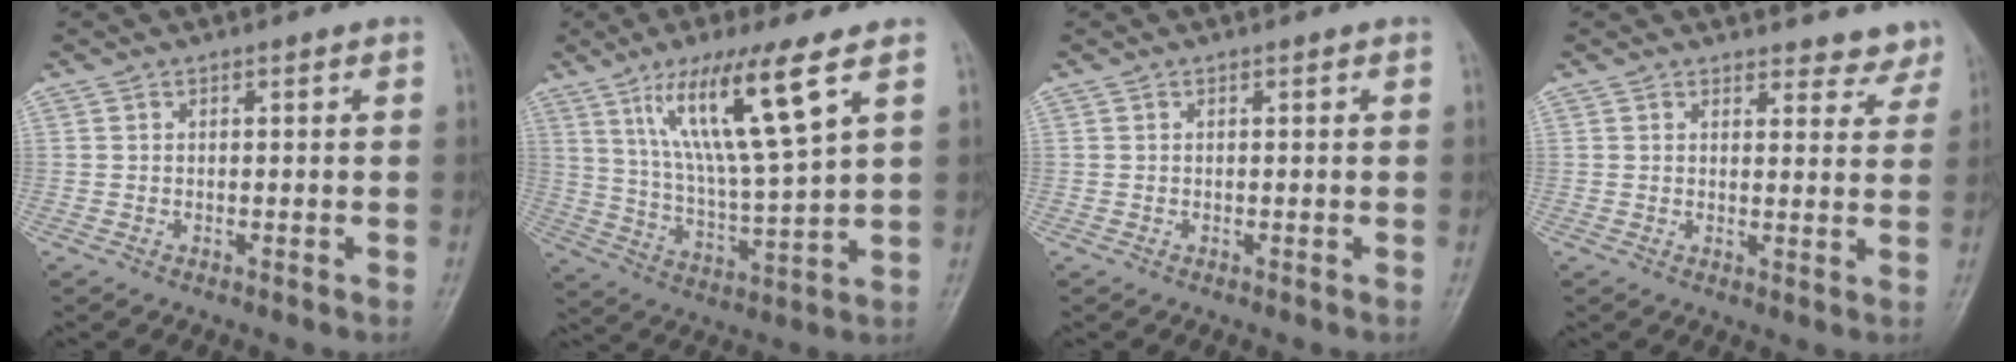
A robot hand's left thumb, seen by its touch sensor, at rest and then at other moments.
{"total": 16.0, "force": [7.8, 2.1, 13.8], "torque": [-0.257, -0.037, 0.150]}
{"total": 0.0}
{"total": 5.6, "force": [5.1, 2.1, 0.0], "torque": [0.037, -0.032, 0.040]}